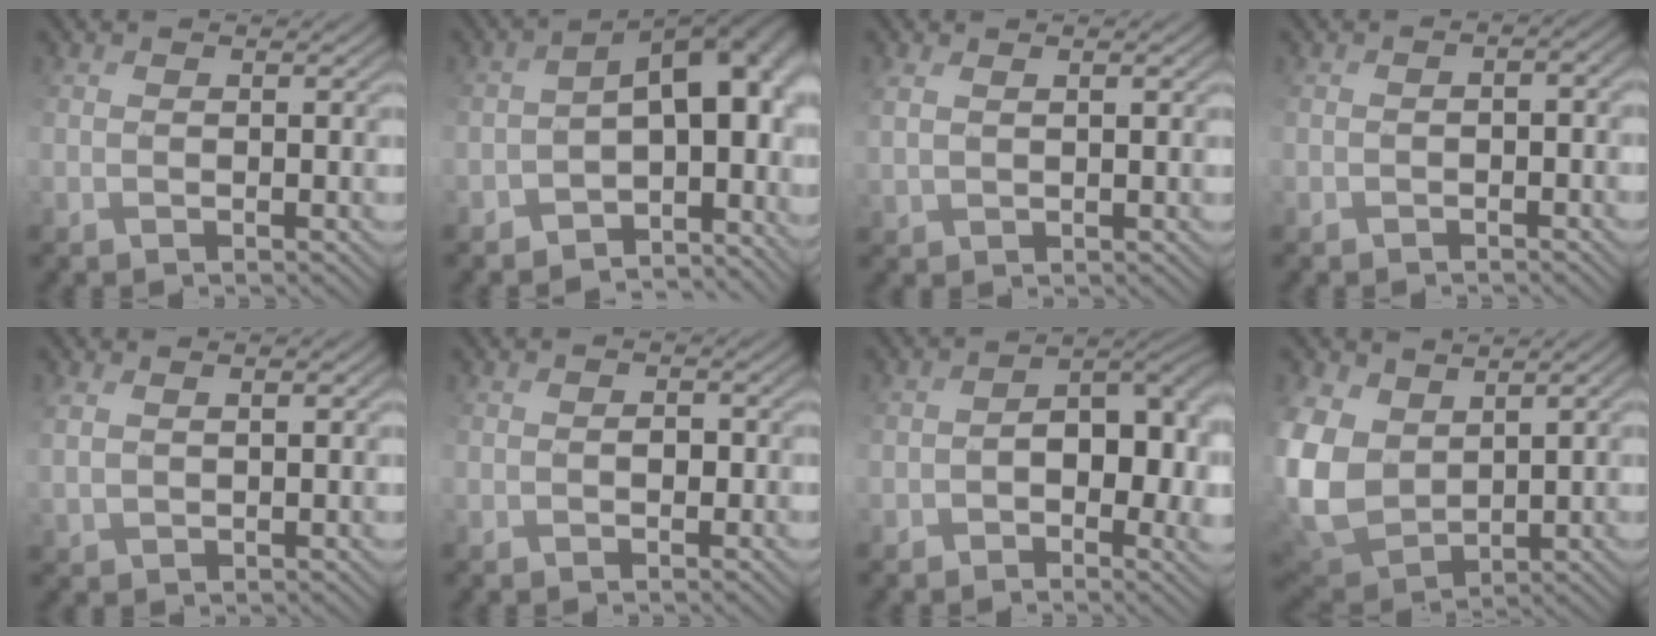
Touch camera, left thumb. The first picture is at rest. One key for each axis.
{"total": 12.7, "fx": -3.5, "fy": 7.3, "fz": 9.8, "tx": -0.134, "ty": -0.020, "tz": -0.026}
{"total": 1.8, "fx": 1.6, "fy": 0.4, "fz": 0.7, "tx": -0.017, "ty": 0.005, "tz": 0.036}
{"total": 2.5, "fx": -1.4, "fy": 1.4, "fz": 1.5, "tx": -0.019, "ty": -0.005, "tz": -0.021}
{"total": 2.4, "fx": 1.9, "fy": 0.7, "fz": 1.1, "tx": -0.027, "ty": 0.005, "tz": 0.044}
{"total": 1.2, "fx": -0.2, "fy": 1.0, "fz": 0.6, "tx": -0.005, "ty": 0.002, "tz": -0.002}
{"total": 7.5, "fx": -1.3, "fy": 4.9, "fz": 5.6, "tx": -0.073, "ty": -0.011, "tz": -0.013}
{"total": 10.9, "fx": 3.3, "fy": 7.6, "fz": 7.0, "tx": -0.214, "ty": 0.005, "tz": 0.071}